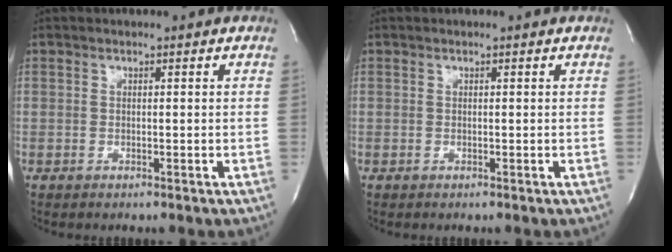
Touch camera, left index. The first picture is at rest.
{"total": 0.0}